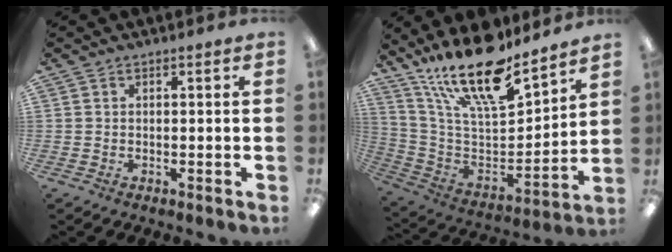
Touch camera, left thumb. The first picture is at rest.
{"total": 21.4, "force": [16.6, 6.2, 12.1], "torque": [-0.223, -0.112, 0.287]}